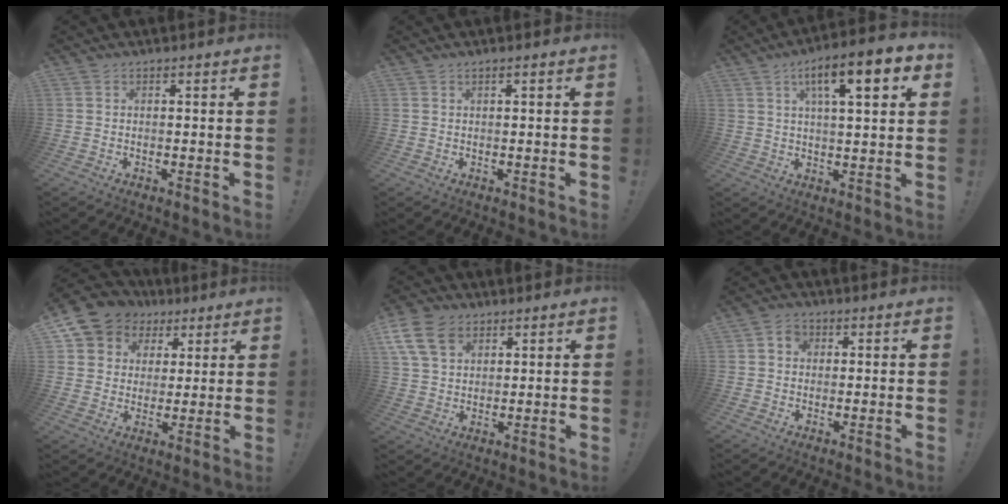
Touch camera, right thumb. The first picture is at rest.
{"total": 0.9, "force": [0.4, -0.1, 0.7], "torque": [-0.007, -0.003, 0.005]}
{"total": 12.8, "force": [5.1, 3.4, 11.3], "torque": [-0.160, -0.011, 0.072]}
{"total": 8.2, "force": [3.9, 7.0, 1.8], "torque": [-0.031, -0.028, 0.082]}
{"total": 12.1, "force": [5.8, 8.2, 6.7], "torque": [-0.129, -0.022, 0.114]}
{"total": 3.3, "force": [0.7, 2.8, 1.6], "torque": [-0.030, 0.007, 0.014]}